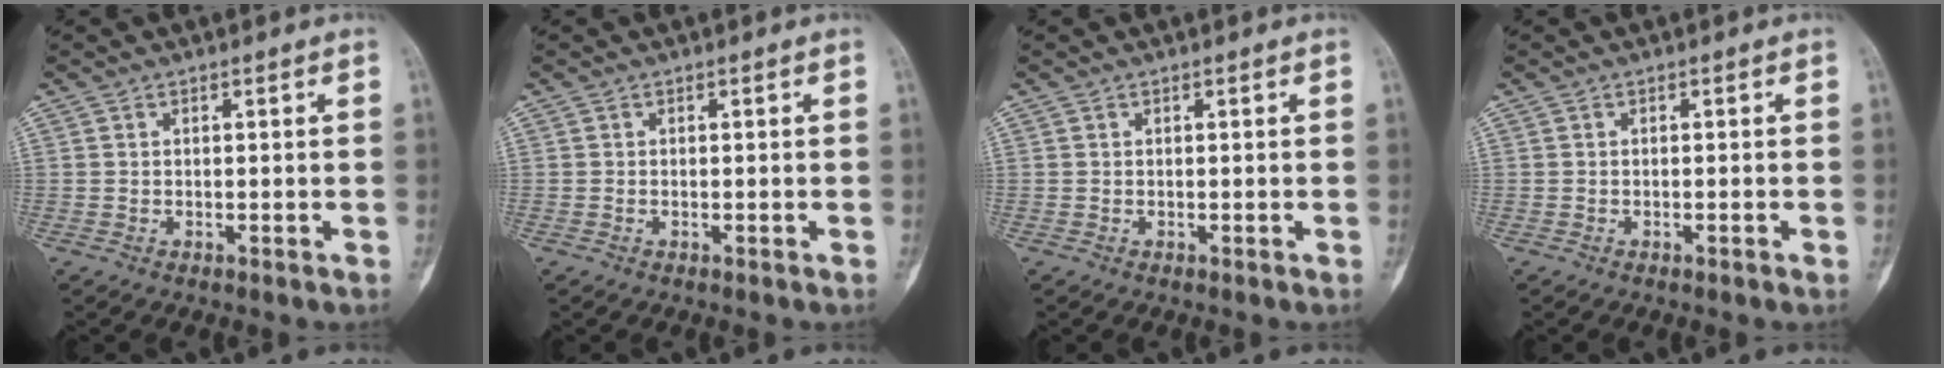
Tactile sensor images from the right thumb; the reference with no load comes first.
{"total": 0.0}
{"total": 0.0}
{"total": 0.5, "force": [-0.2, 0.0, 0.4], "torque": [-0.011, 0.002, 0.001]}